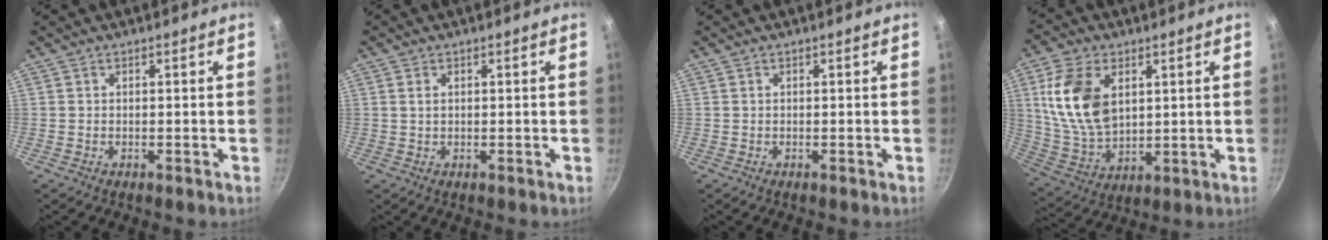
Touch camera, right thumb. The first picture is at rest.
{"total": 1.2, "force": [0.4, 0.7, 0.8], "torque": [-0.014, 0.002, 0.007]}
{"total": 0.0}
{"total": 15.2, "force": [4.2, 9.6, 11.0], "torque": [-0.193, -0.018, 0.094]}